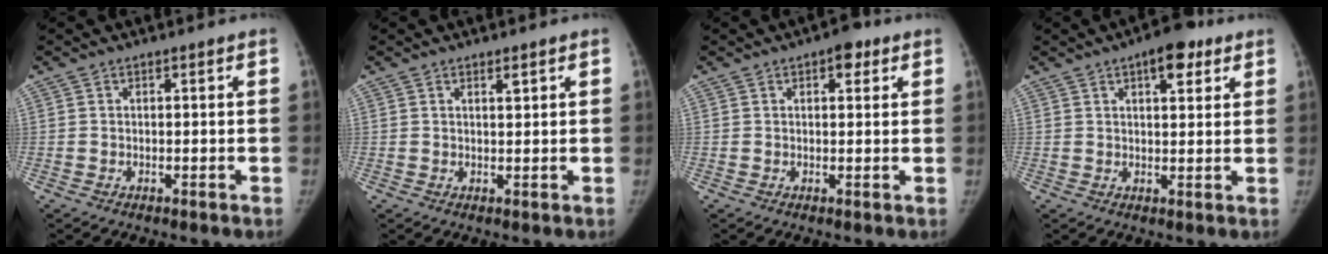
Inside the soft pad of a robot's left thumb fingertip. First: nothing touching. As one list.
[{"total": 1.5, "force": [1.0, 0.5, 1.1], "torque": [-0.012, -0.006, 0.016]}, {"total": 3.8, "force": [1.9, 2.0, 2.7], "torque": [-0.020, -0.002, 0.020]}, {"total": 7.4, "force": [3.9, 3.3, 5.3], "torque": [-0.051, -0.012, 0.049]}]